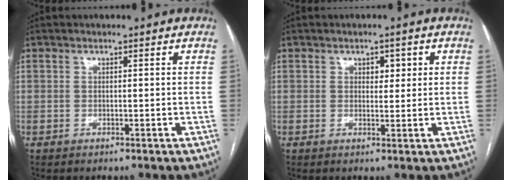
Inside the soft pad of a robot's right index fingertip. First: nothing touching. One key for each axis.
{"total": 2.2, "fx": 0.9, "fy": 1.2, "fz": 1.6, "tx": -0.021, "ty": 0.003, "tz": 0.012}